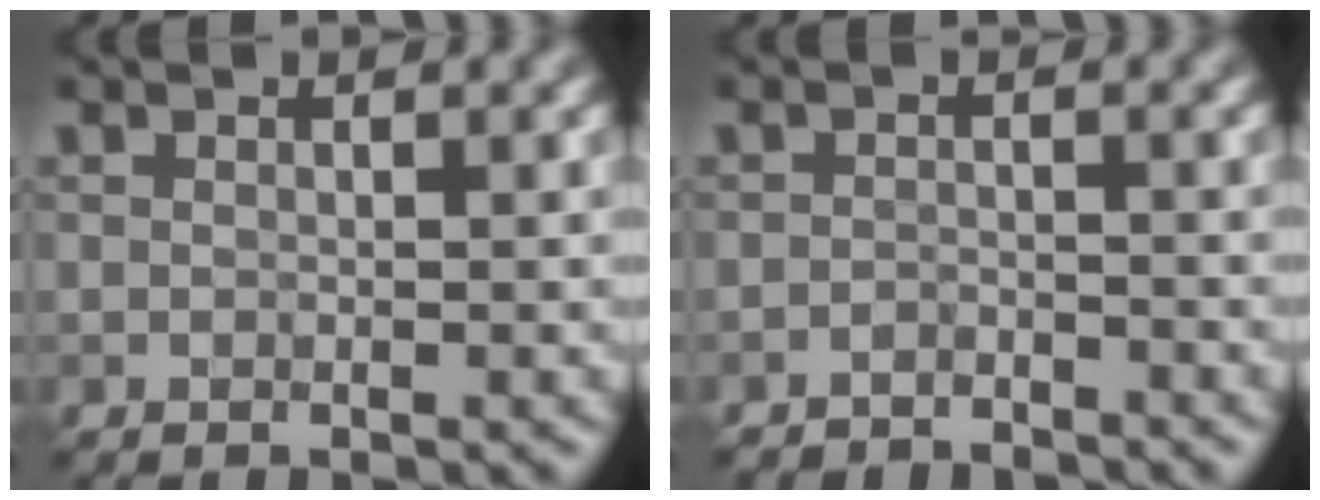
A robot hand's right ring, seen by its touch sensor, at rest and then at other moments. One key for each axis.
{"total": 2.1, "fx": -2.1, "fy": 0.3, "fz": 0.1, "tx": 0.003, "ty": -0.003, "tz": -0.038}